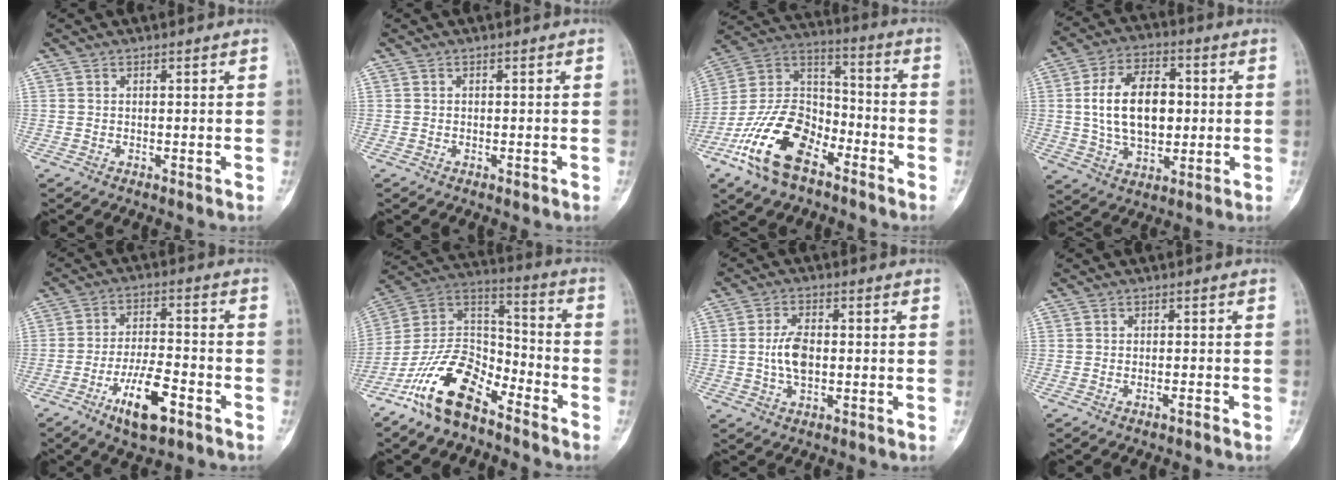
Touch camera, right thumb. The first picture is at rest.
{"total": 0.5, "force": [-0.4, 0.2, 0.3], "torque": [-0.002, 0.000, -0.008]}
{"total": 18.4, "force": [-10.0, 10.1, 11.7], "torque": [-0.211, 0.071, -0.195]}
{"total": 15.3, "force": [1.1, 9.4, 12.0], "torque": [-0.185, 0.009, 0.020]}
{"total": 10.6, "force": [-5.6, 3.7, 8.2], "torque": [-0.143, 0.028, -0.096]}
{"total": 16.4, "force": [-10.8, 7.6, 9.8], "torque": [-0.165, 0.087, -0.211]}
{"total": 5.9, "force": [-0.3, 3.2, 5.0], "torque": [-0.096, 0.005, -0.008]}
{"total": 1.1, "force": [-0.9, 0.1, 0.7], "torque": [-0.016, 0.008, -0.015]}